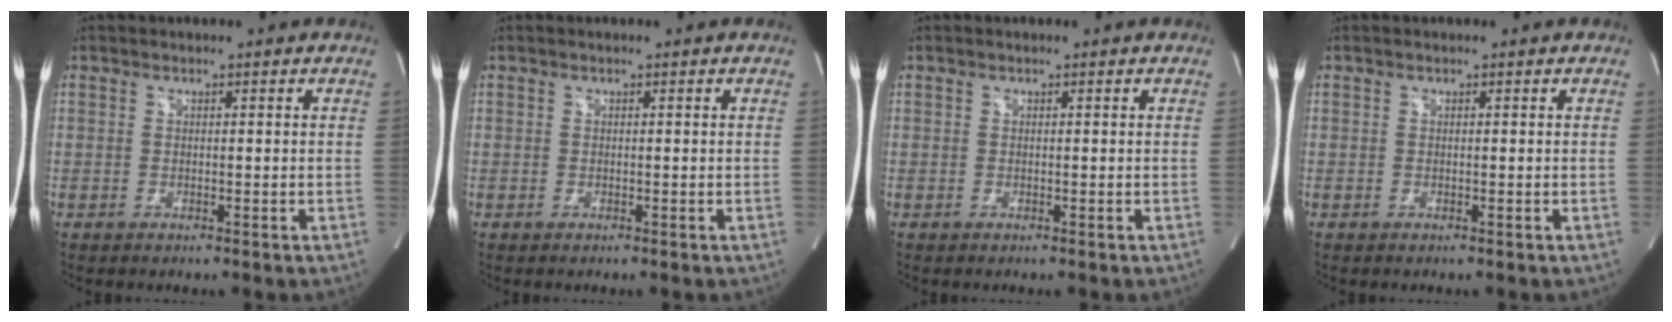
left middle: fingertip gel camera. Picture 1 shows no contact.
{"total": 0.0}
{"total": 0.0}
{"total": 0.0}